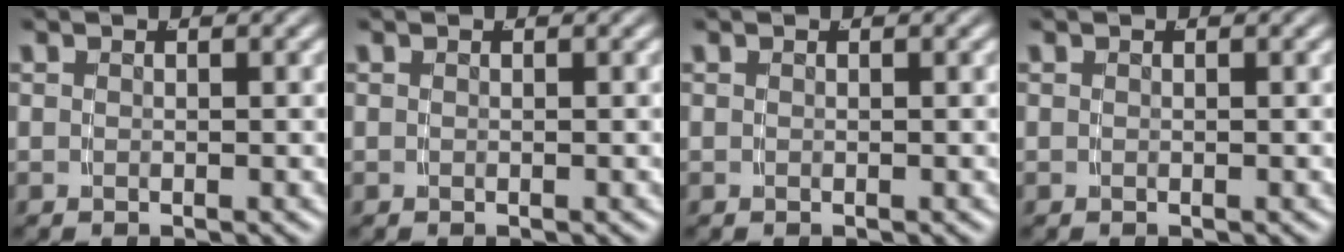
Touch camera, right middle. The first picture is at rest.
{"total": 0.0}
{"total": 0.0}
{"total": 0.0}